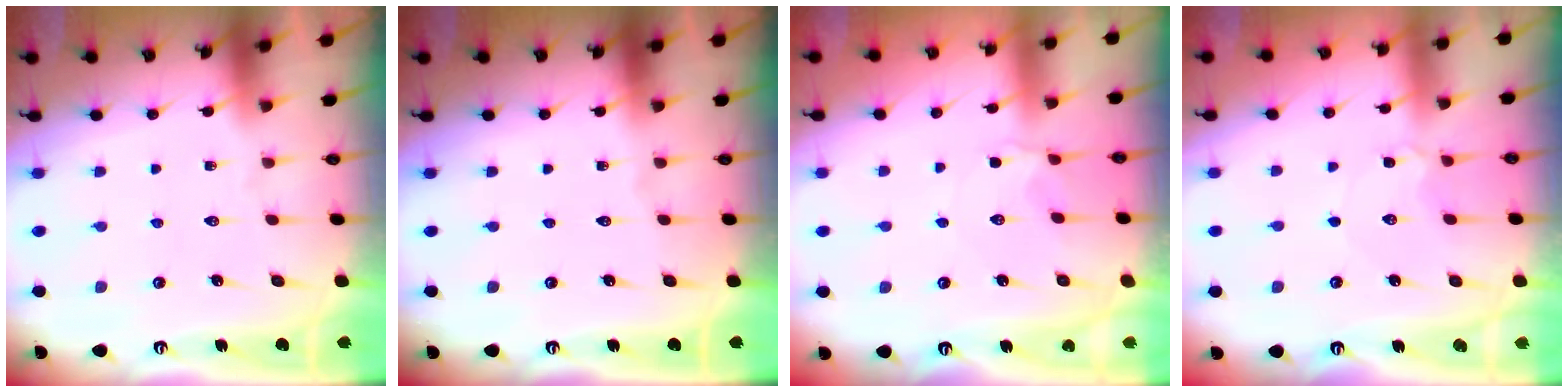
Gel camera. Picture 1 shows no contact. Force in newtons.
{"total": 0.0}
{"total": 1.9, "press": 1.8, "slide": 0.7}
{"total": 2.6, "press": 2.6, "slide": 0.3}